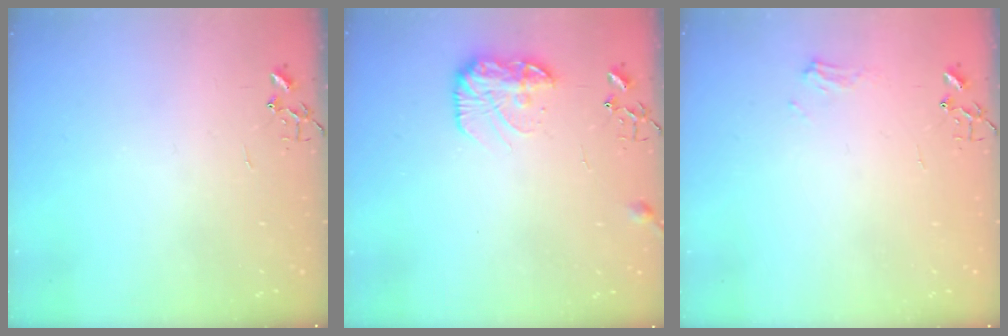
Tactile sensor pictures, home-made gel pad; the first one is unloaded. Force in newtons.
{"total": 11.5, "press": 11.4, "slide": 0.6}
{"total": 6.7, "press": 6.7, "slide": 0.7}